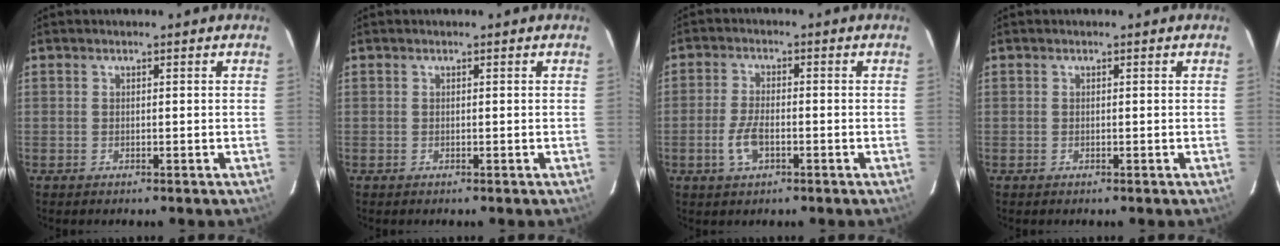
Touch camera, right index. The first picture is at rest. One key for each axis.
{"total": 0.0}
{"total": 5.2, "fx": -2.0, "fy": 2.4, "fz": 4.2, "tx": -0.093, "ty": -0.001, "tz": -0.037}
{"total": 0.0}